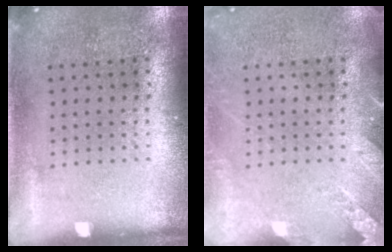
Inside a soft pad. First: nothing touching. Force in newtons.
{"total": 2.1, "press": 2.1, "slide": 0.2}